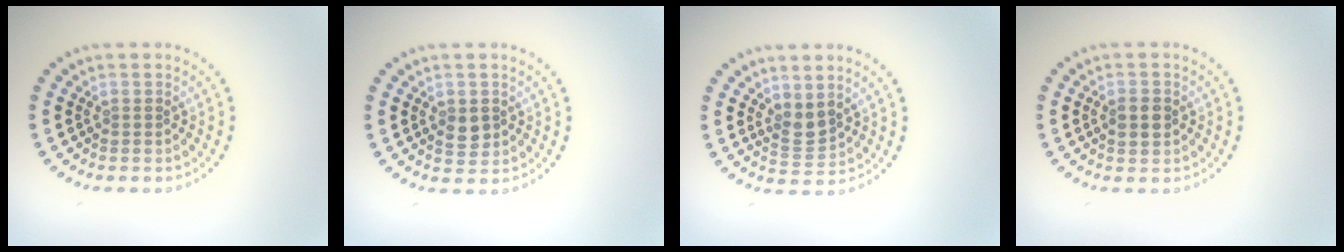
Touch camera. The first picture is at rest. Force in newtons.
{"total": 1.8, "press": 1.8, "slide": 0.1}
{"total": 2.1, "press": 1.8, "slide": 1.2}
{"total": 2.3, "press": 2.3, "slide": 0.1}